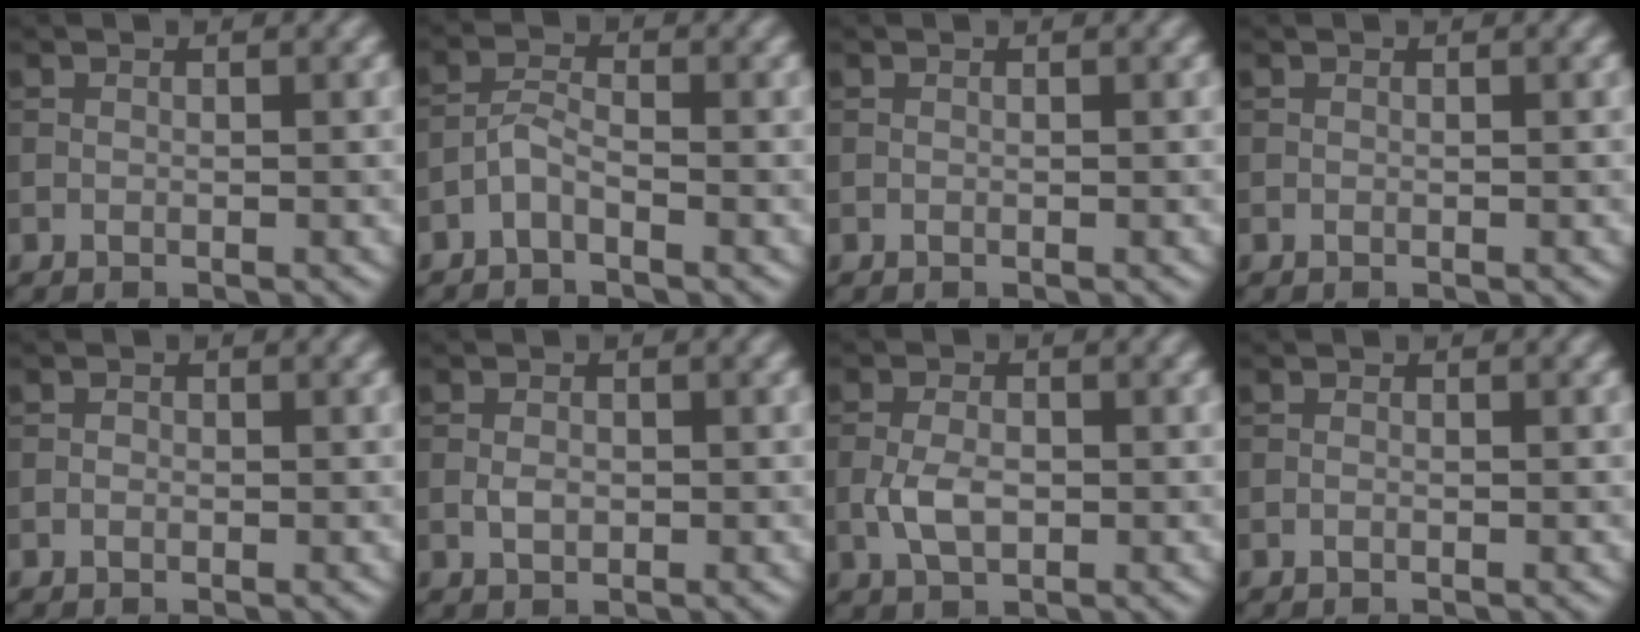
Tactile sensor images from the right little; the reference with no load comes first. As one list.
[{"total": 1.8, "force": [-1.3, 0.6, 1.2], "torque": [-0.025, 0.006, -0.032]}, {"total": 0.0}, {"total": 0.0}, {"total": 0.5, "force": [-0.2, 0.4, 0.3], "torque": [-0.004, 0.000, -0.005]}, {"total": 1.3, "force": [-0.3, 0.9, 0.9], "torque": [-0.018, 0.001, -0.007]}, {"total": 3.1, "force": [-0.8, 1.7, 2.4], "torque": [-0.049, 0.000, -0.017]}, {"total": 0.0}]